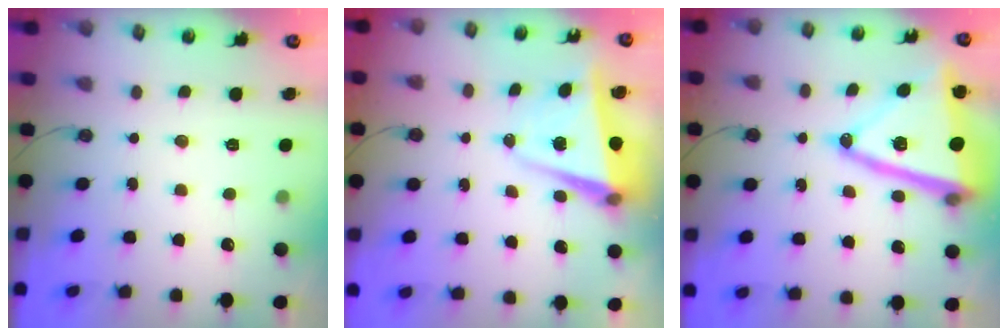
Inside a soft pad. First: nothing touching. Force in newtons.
{"total": 5.5, "press": 5.2, "slide": 1.8}
{"total": 20.5, "press": 20.4, "slide": 1.9}